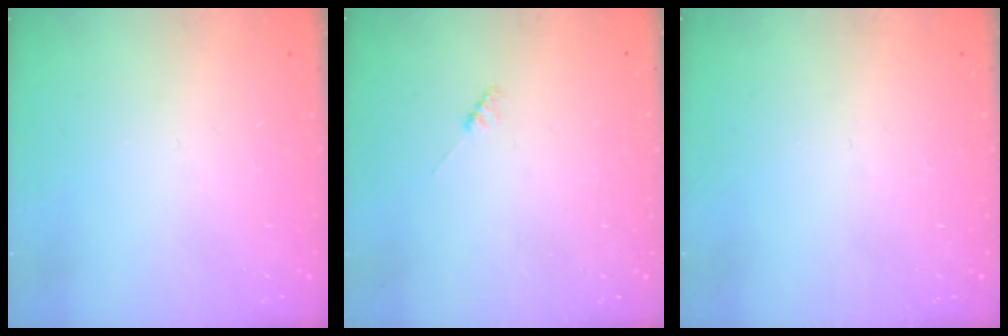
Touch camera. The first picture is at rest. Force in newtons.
{"total": 2.3, "press": 2.3, "slide": 0.3}
{"total": 0.0}